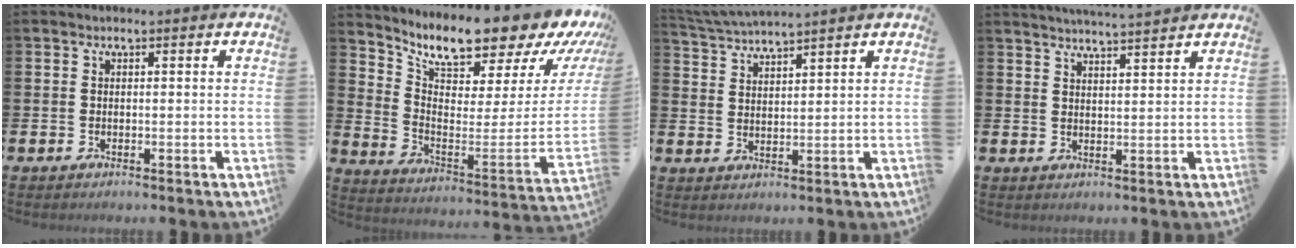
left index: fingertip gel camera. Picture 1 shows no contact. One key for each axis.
{"total": 10.1, "fx": 9.3, "fy": 2.5, "fz": 2.9, "tx": -0.063, "ty": -0.095, "tz": 0.149}
{"total": 3.9, "fx": 3.9, "fy": -0.5, "fz": 0.2, "tx": -0.018, "ty": -0.020, "tz": 0.069}
{"total": 3.8, "fx": 3.8, "fy": -0.6, "fz": 0.1, "tx": -0.003, "ty": -0.022, "tz": 0.067}